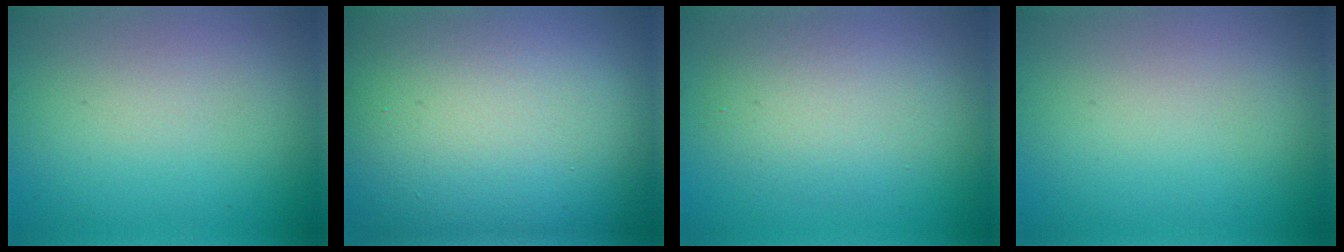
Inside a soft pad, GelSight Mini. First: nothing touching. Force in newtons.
{"total": 24.9, "press": 24.9, "slide": 0.8}
{"total": 3.7, "press": 3.7, "slide": 0.3}
{"total": 0.0}